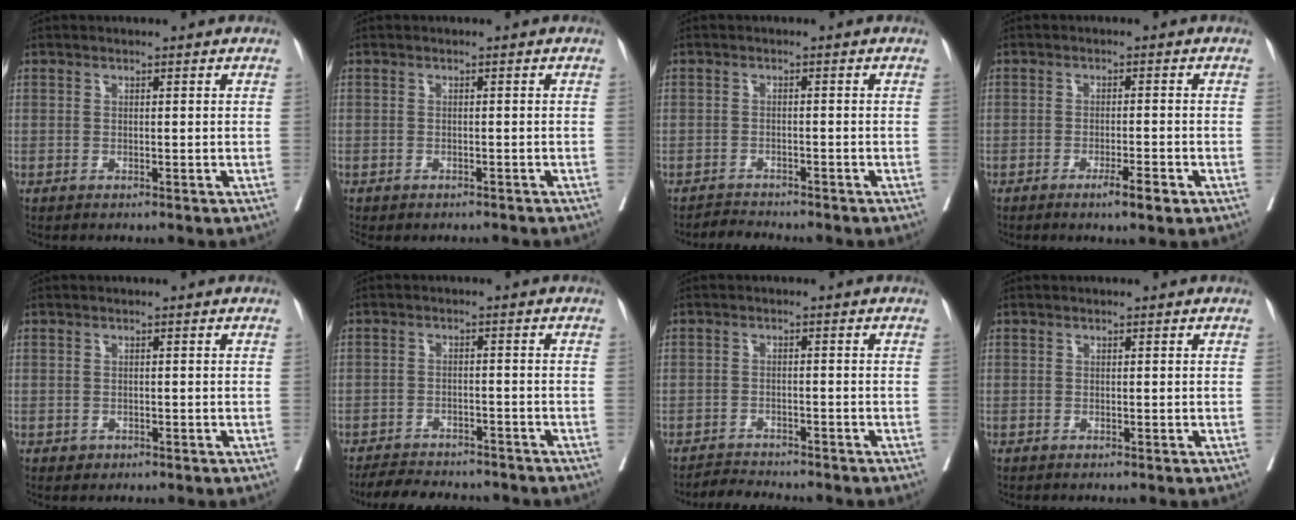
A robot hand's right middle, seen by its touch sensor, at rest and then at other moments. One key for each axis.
{"total": 3.5, "fx": -3.0, "fy": 1.4, "fz": 1.1, "tx": -0.012, "ty": -0.001, "tz": -0.036}
{"total": 2.2, "fx": -2.2, "fy": 0.2, "fz": -0.3, "tx": 0.001, "ty": -0.012, "tz": -0.036}
{"total": 3.4, "fx": -1.9, "fy": 0.0, "fz": 2.8, "tx": -0.045, "ty": -0.007, "tz": -0.029}
{"total": 0.8, "fx": -0.3, "fy": 0.7, "fz": 0.2, "tx": -0.007, "ty": 0.001, "tz": 0.000}
{"total": 9.9, "fx": -9.1, "fy": 2.7, "fz": 3.0, "tx": -0.052, "ty": -0.001, "tz": -0.124}
{"total": 3.5, "fx": -3.4, "fy": 0.5, "fz": 0.1, "tx": -0.007, "ty": -0.013, "tz": -0.058}
{"total": 0.0}